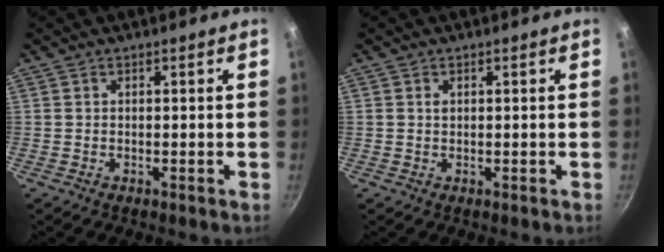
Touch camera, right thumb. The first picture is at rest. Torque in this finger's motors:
{"motor_torque": [0.06, 0.19, 0.30, 0.05, 0.05]}